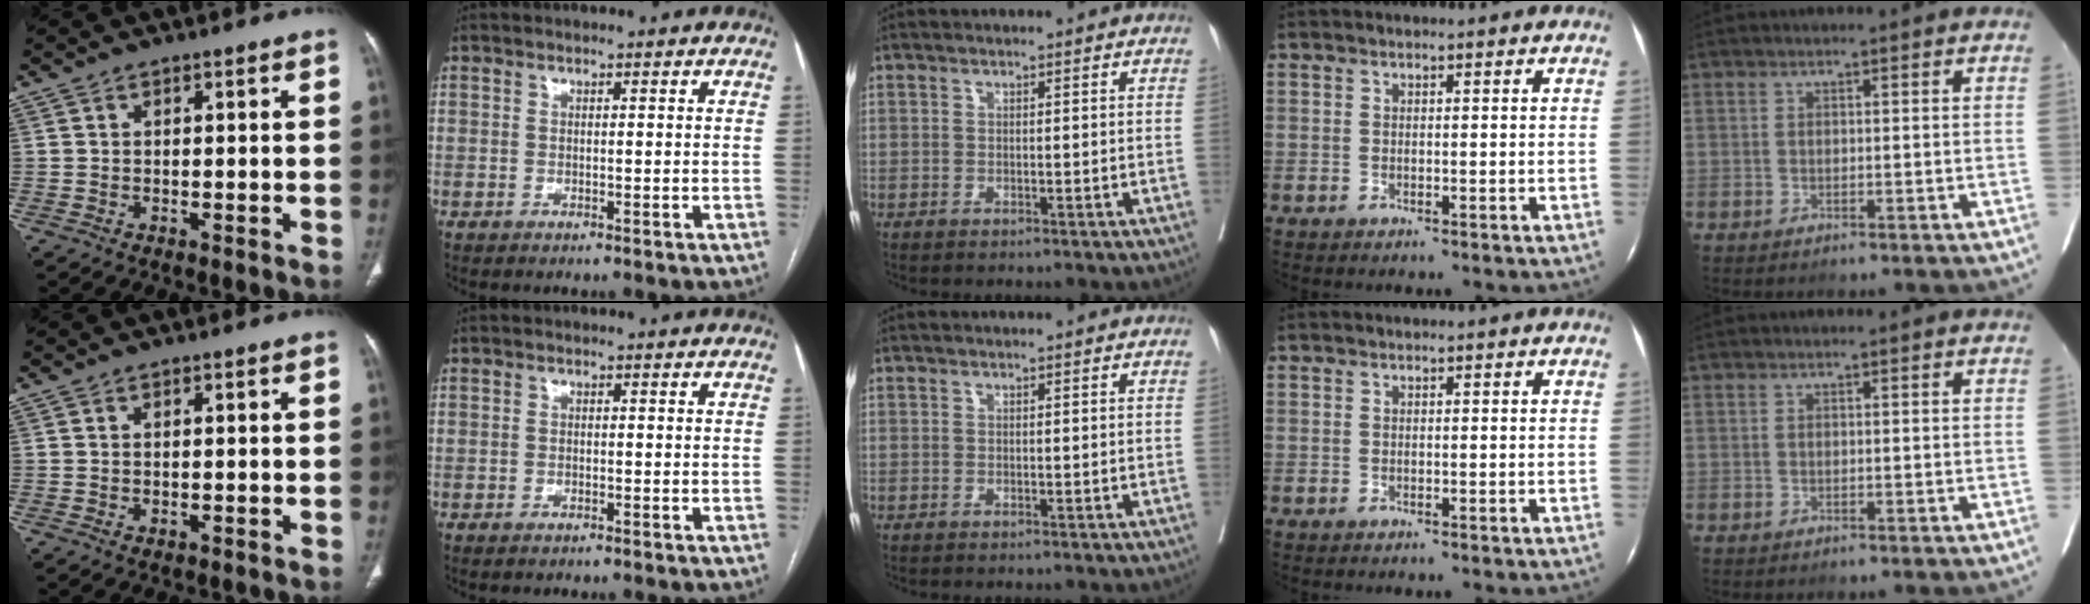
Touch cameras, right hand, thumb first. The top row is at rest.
{"thumb": {"total": 0.7, "force": [-0.2, 0.4, 0.6], "torque": [-0.017, -0.001, 0.000]}, "index": {"total": 0.9, "force": [-0.8, 0.2, 0.4], "torque": [-0.008, -0.001, -0.010]}}